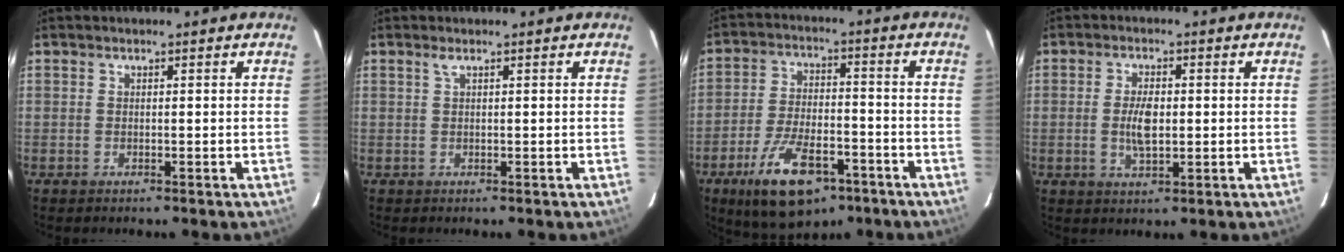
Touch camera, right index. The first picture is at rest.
{"total": 0.7, "force": [0.4, -0.2, 0.6], "torque": [-0.012, 0.003, 0.007]}
{"total": 15.4, "force": [-8.9, 6.8, 10.6], "torque": [-0.210, -0.014, -0.145]}
{"total": 5.3, "force": [-0.2, 2.5, 4.7], "torque": [-0.091, -0.002, -0.001]}